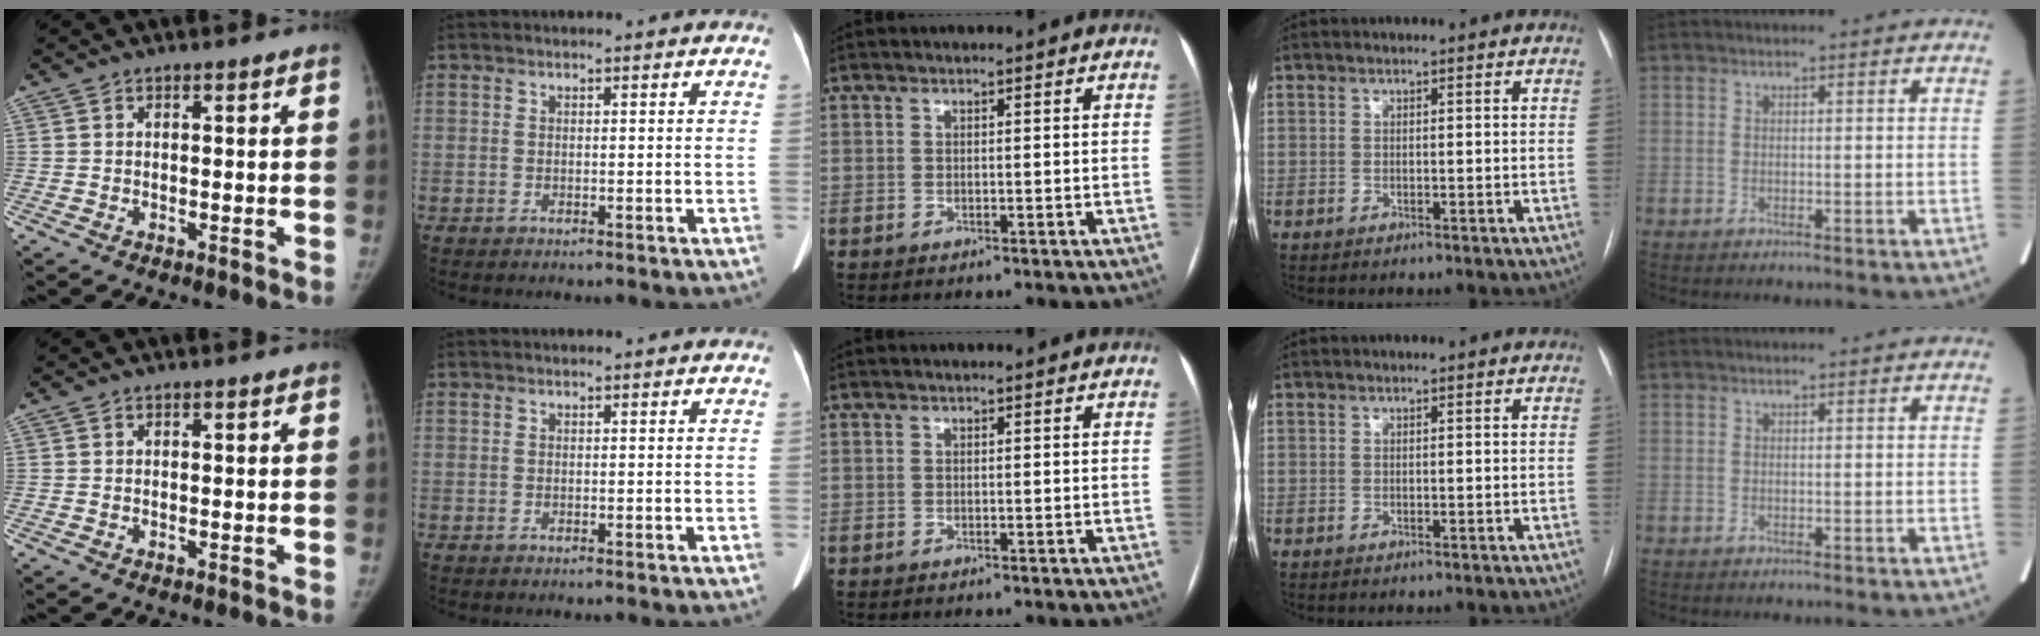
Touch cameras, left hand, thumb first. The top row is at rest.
{}